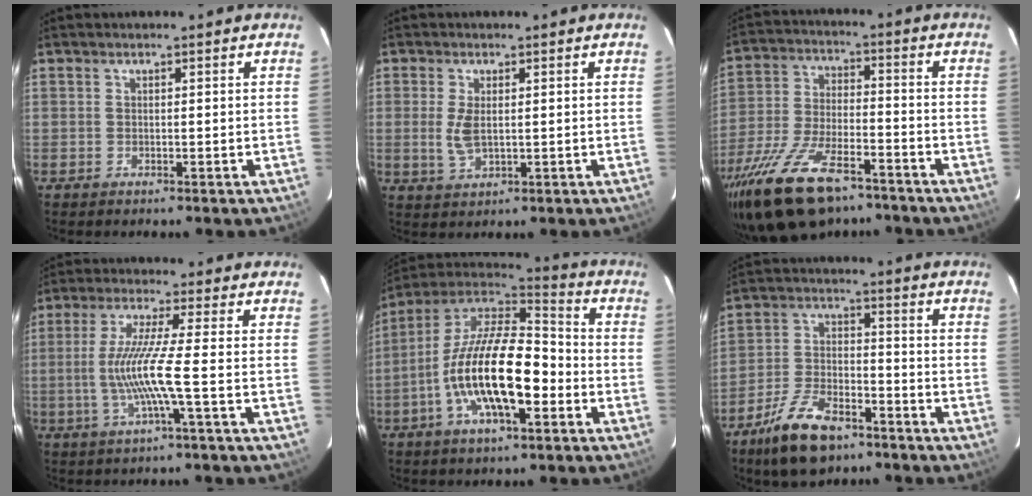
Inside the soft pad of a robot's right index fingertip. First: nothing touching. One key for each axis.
{"total": 4.4, "fx": 0.2, "fy": 2.1, "fz": 3.8, "tx": -0.084, "ty": -0.005, "tz": 0.007}
{"total": 19.6, "fx": -13.9, "fy": 7.9, "fz": 11.3, "tx": -0.241, "ty": -0.032, "tz": -0.243}
{"total": 9.2, "fx": -2.0, "fy": -1.5, "fz": 8.8, "tx": -0.182, "ty": -0.009, "tz": -0.035}
{"total": 19.8, "fx": -5.8, "fy": 7.6, "fz": 17.3, "tx": -0.333, "ty": -0.007, "tz": -0.115}
{"total": 13.4, "fx": -9.3, "fy": 6.0, "fz": 7.5, "tx": -0.167, "ty": -0.005, "tz": -0.164}